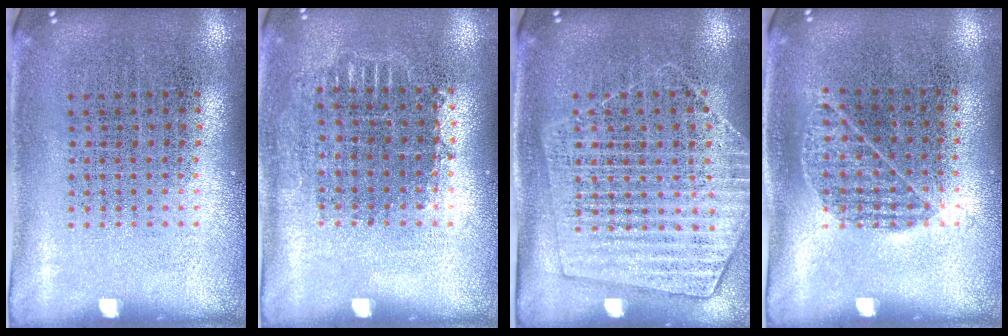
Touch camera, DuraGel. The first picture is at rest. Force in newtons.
{"total": 0.7, "press": 0.7, "slide": 0.4}
{"total": 1.4, "press": 1.4, "slide": 0.2}
{"total": 0.8, "press": 0.6, "slide": 0.5}